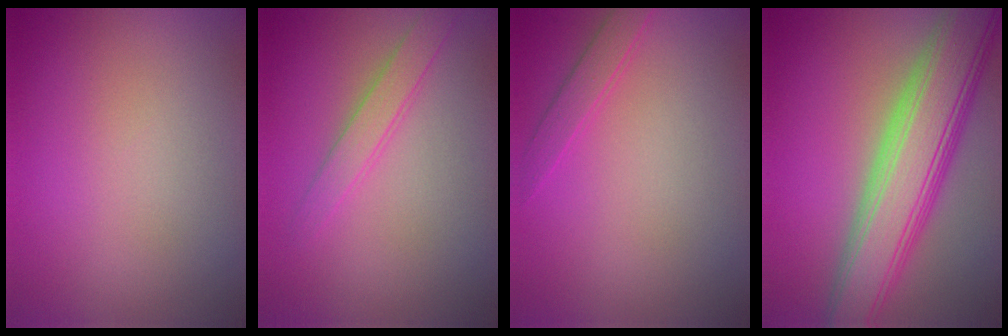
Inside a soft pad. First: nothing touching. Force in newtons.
{"total": 2.0, "press": 2.0, "slide": 0.1}
{"total": 1.4, "press": 1.4, "slide": 0.1}
{"total": 8.5, "press": 8.5, "slide": 0.3}